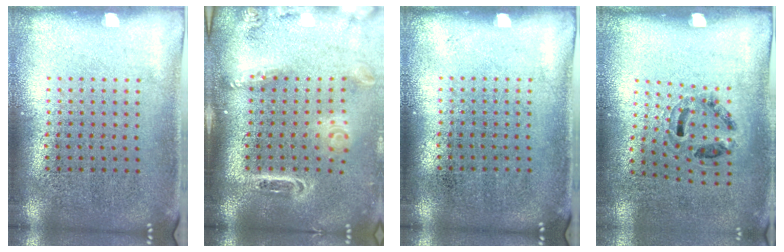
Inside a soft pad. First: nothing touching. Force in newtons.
{"total": 2.8, "press": 1.9, "slide": 2.0}
{"total": 0.0}
{"total": 1.2, "press": 0.8, "slide": 0.8}